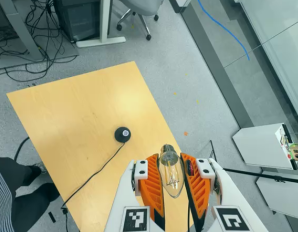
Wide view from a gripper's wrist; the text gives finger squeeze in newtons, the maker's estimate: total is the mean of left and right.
{"total": 22.0, "left": 24.6, "right": 19.4}